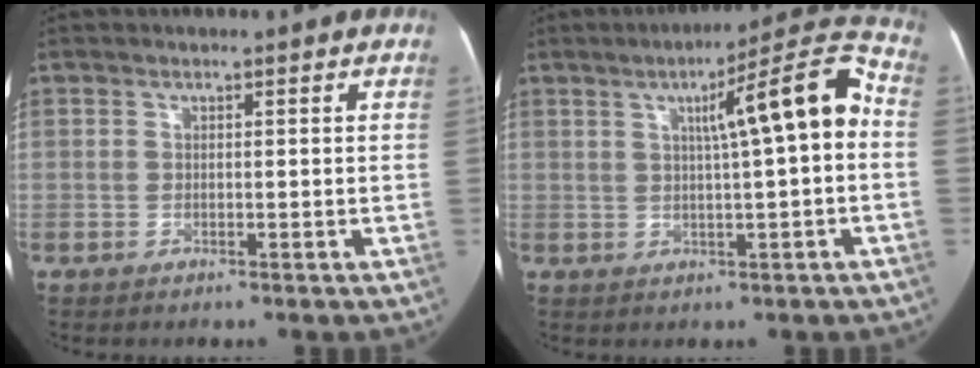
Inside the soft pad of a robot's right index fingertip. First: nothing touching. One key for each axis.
{"total": 11.9, "fx": 1.6, "fy": 1.0, "fz": 11.8, "tx": -0.165, "ty": 0.035, "tz": 0.019}